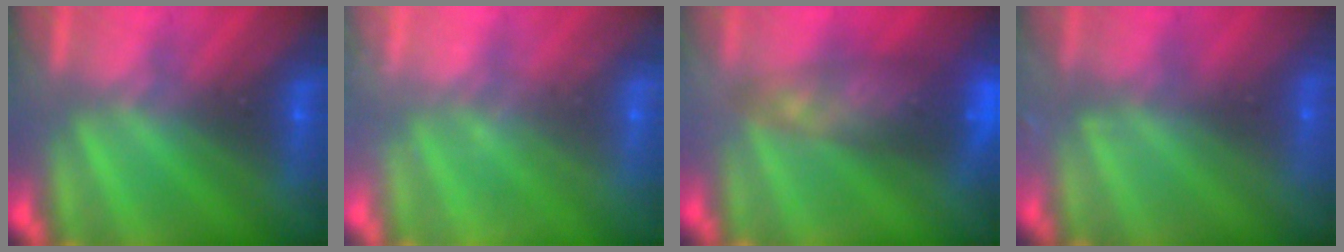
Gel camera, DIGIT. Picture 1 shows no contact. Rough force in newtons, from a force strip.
{"total": 2.4}
{"total": 7.3}
{"total": 2.4}